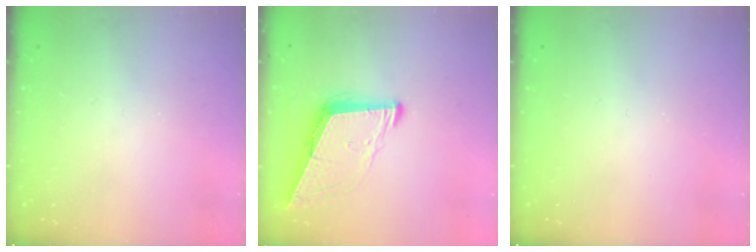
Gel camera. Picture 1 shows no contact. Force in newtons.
{"total": 8.6, "press": 7.7, "slide": 3.8}
{"total": 0.0}